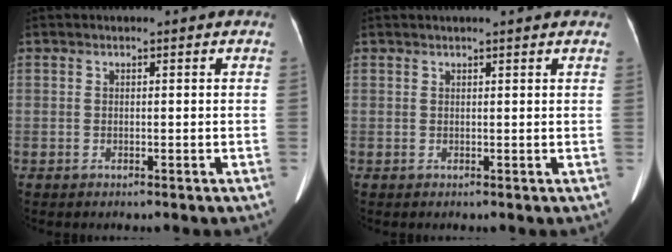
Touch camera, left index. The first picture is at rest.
{"total": 4.8, "force": [4.2, 0.3, 2.4], "torque": [-0.031, 0.029, 0.046]}